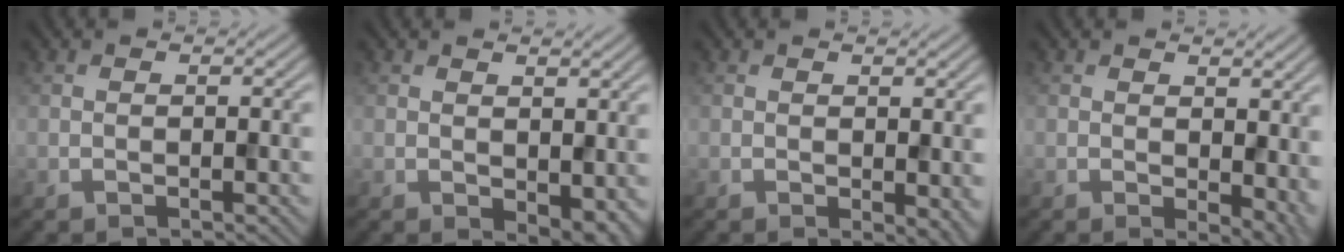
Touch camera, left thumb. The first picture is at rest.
{"total": 3.5, "force": [0.4, 2.2, 2.7], "torque": [-0.040, -0.012, 0.011]}
{"total": 3.0, "force": [-0.3, 1.6, 2.6], "torque": [-0.029, -0.009, -0.002]}
{"total": 6.5, "force": [0.3, 3.9, 5.2], "torque": [-0.066, -0.017, 0.018]}